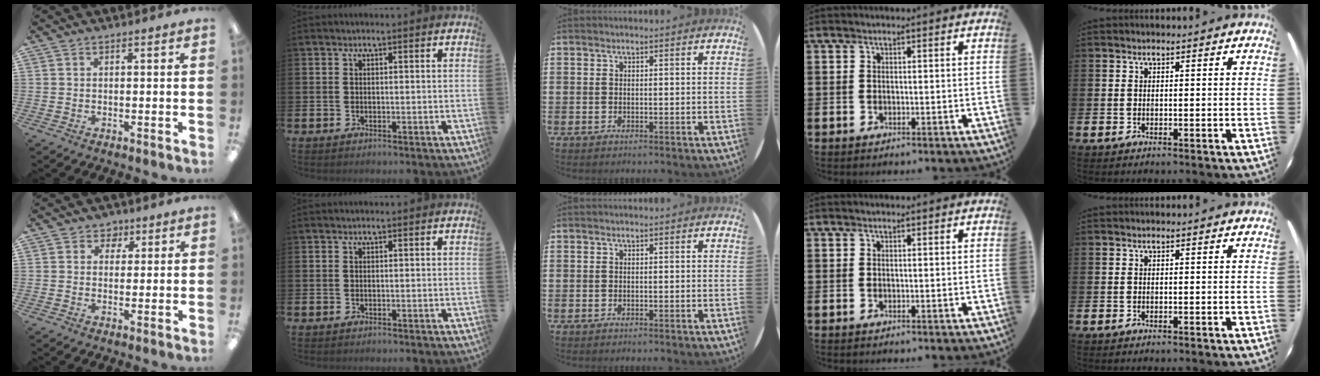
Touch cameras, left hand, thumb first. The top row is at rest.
{"thumb": {"total": 3.2, "force": [1.6, 2.7, 0.7], "torque": [-0.006, 0.000, 0.026]}}